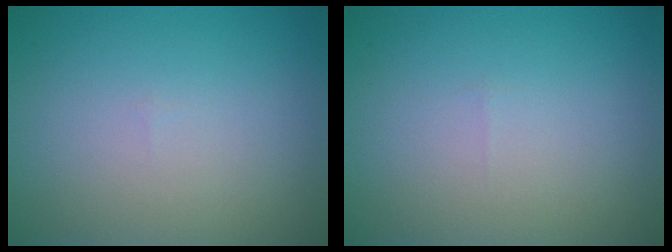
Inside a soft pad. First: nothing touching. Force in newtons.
{"total": 0.0}